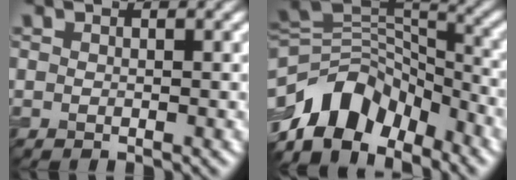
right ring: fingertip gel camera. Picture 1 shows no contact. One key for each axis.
{"total": 9.8, "fx": -5.8, "fy": 5.9, "fz": 5.3, "tx": -0.084, "ty": 0.007, "tz": -0.113}